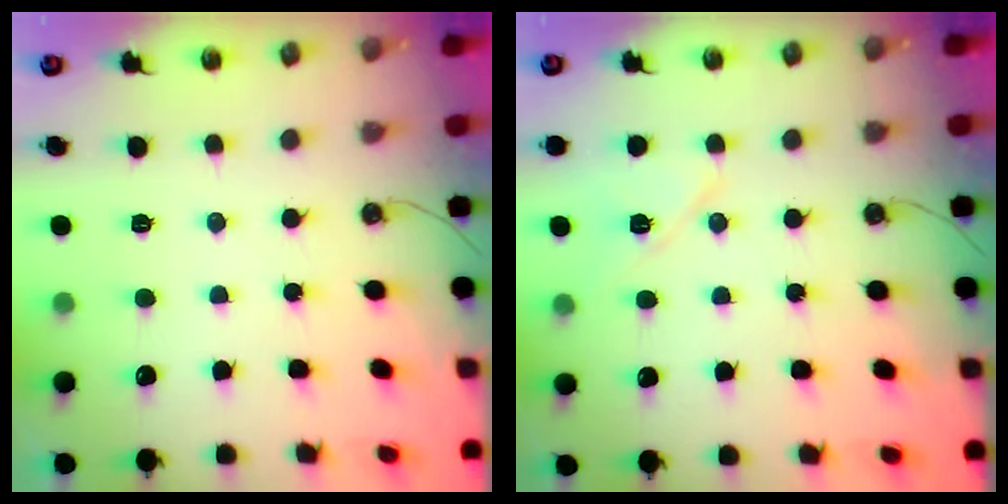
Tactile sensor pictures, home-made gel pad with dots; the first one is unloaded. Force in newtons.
{"total": 9.0, "press": 8.5, "slide": 3.0}